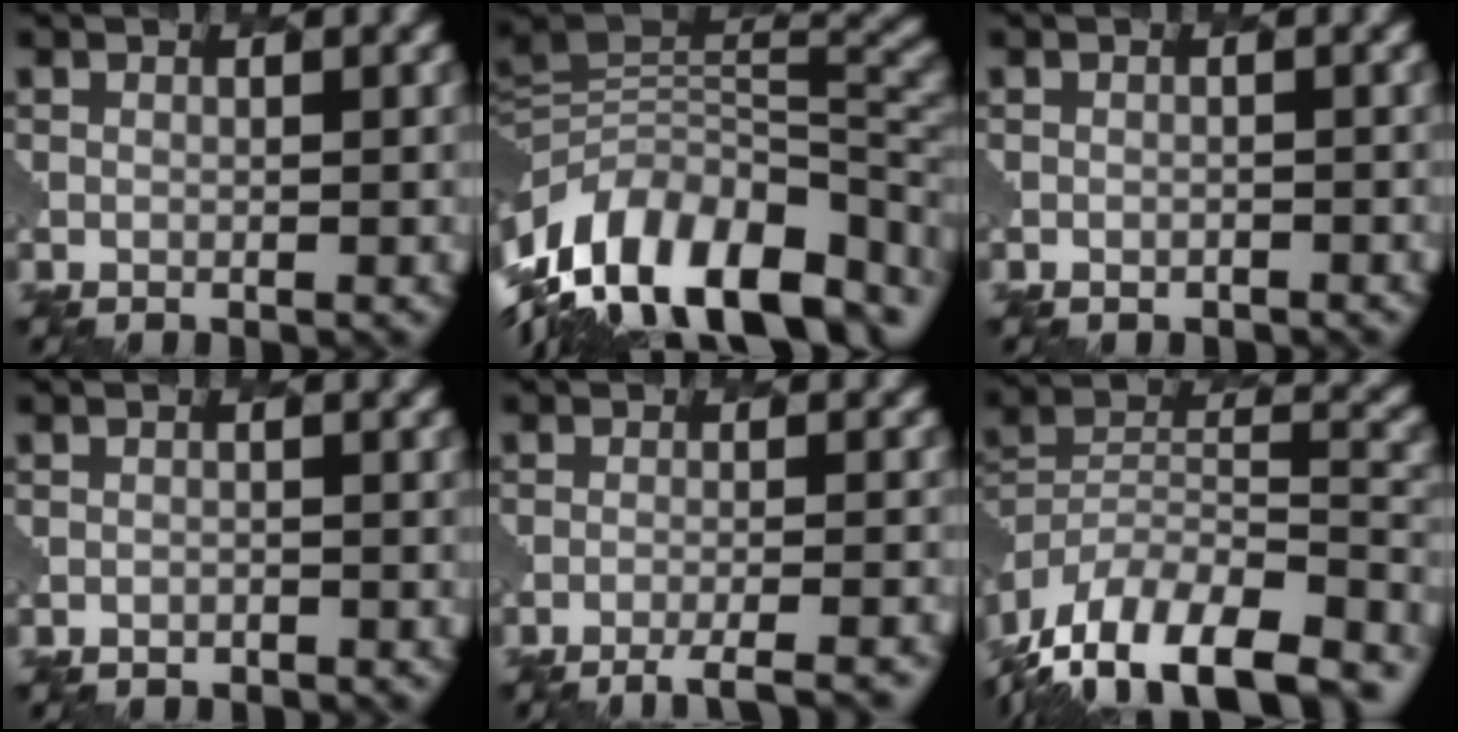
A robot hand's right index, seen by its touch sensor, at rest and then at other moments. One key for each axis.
{"total": 14.5, "fx": -5.5, "fy": 8.0, "fz": 10.9, "tx": -0.190, "ty": 0.012, "tz": -0.105}
{"total": 1.2, "fx": -0.9, "fy": 0.8, "fz": 0.0, "tx": 0.001, "ty": 0.001, "tz": -0.009}
{"total": 1.1, "fx": -1.0, "fy": 0.6, "fz": -0.3, "tx": 0.006, "ty": -0.001, "tz": -0.011}
{"total": 5.4, "fx": -4.7, "fy": 1.0, "fz": 2.6, "tx": -0.028, "ty": 0.003, "tz": -0.067}
{"total": 17.5, "fx": -13.5, "fy": 7.3, "fz": 8.4, "tx": -0.164, "ty": -0.004, "tz": -0.207}